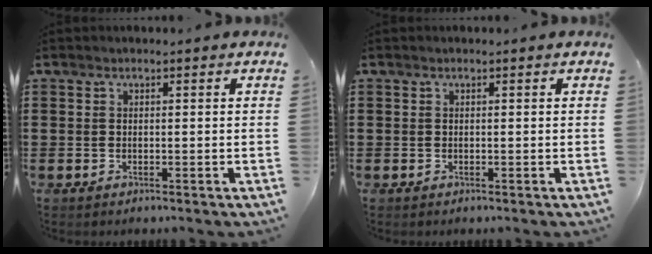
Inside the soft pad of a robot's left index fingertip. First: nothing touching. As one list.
[{"total": 0.0}]